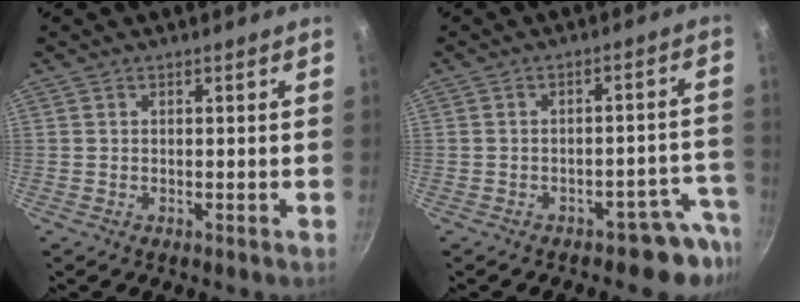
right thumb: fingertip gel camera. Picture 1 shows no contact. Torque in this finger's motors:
{"motor_torque": [0.78, 0.25, -0.30, -0.05, 0.07]}